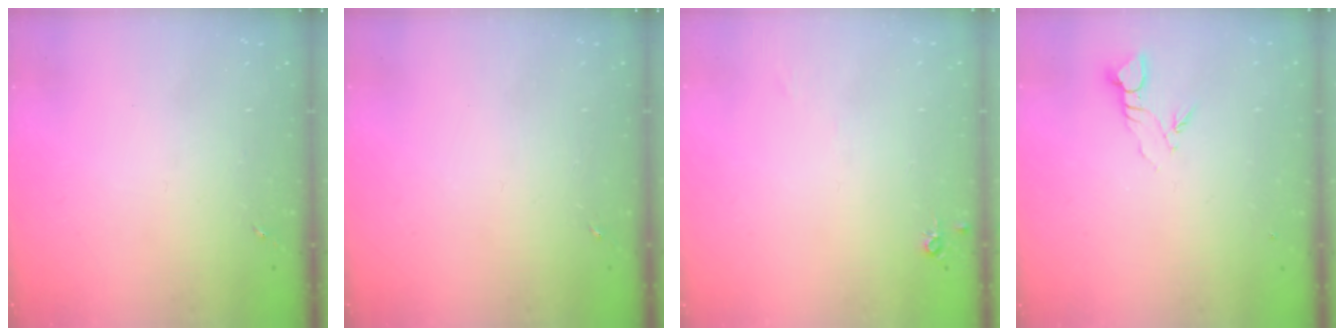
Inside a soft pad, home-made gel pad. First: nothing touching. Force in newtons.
{"total": 0.0}
{"total": 4.7, "press": 4.7, "slide": 0.7}
{"total": 3.5, "press": 3.5, "slide": 0.2}